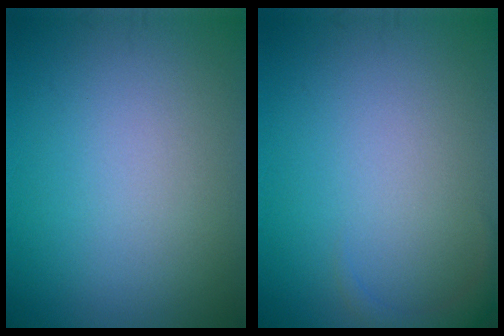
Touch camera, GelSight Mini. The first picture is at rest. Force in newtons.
{"total": 1.4, "press": 1.4, "slide": 0.1}